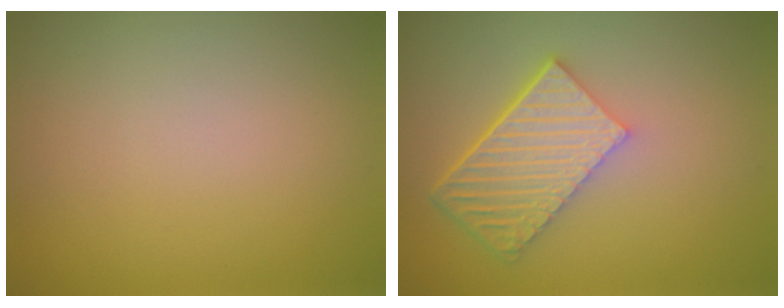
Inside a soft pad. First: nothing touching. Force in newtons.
{"total": 6.0, "press": 4.2, "slide": 4.3}